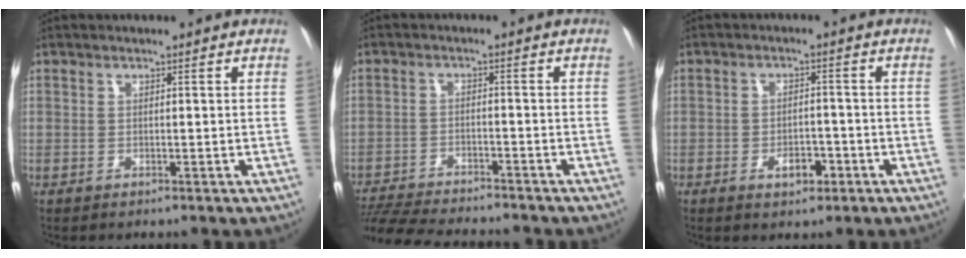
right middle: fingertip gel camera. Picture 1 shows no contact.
{"total": 13.6, "force": [-12.6, 1.0, 4.9], "torque": [-0.085, -0.013, -0.193]}
{"total": 3.7, "force": [-1.9, 1.8, 2.7], "torque": [-0.040, 0.006, -0.026]}